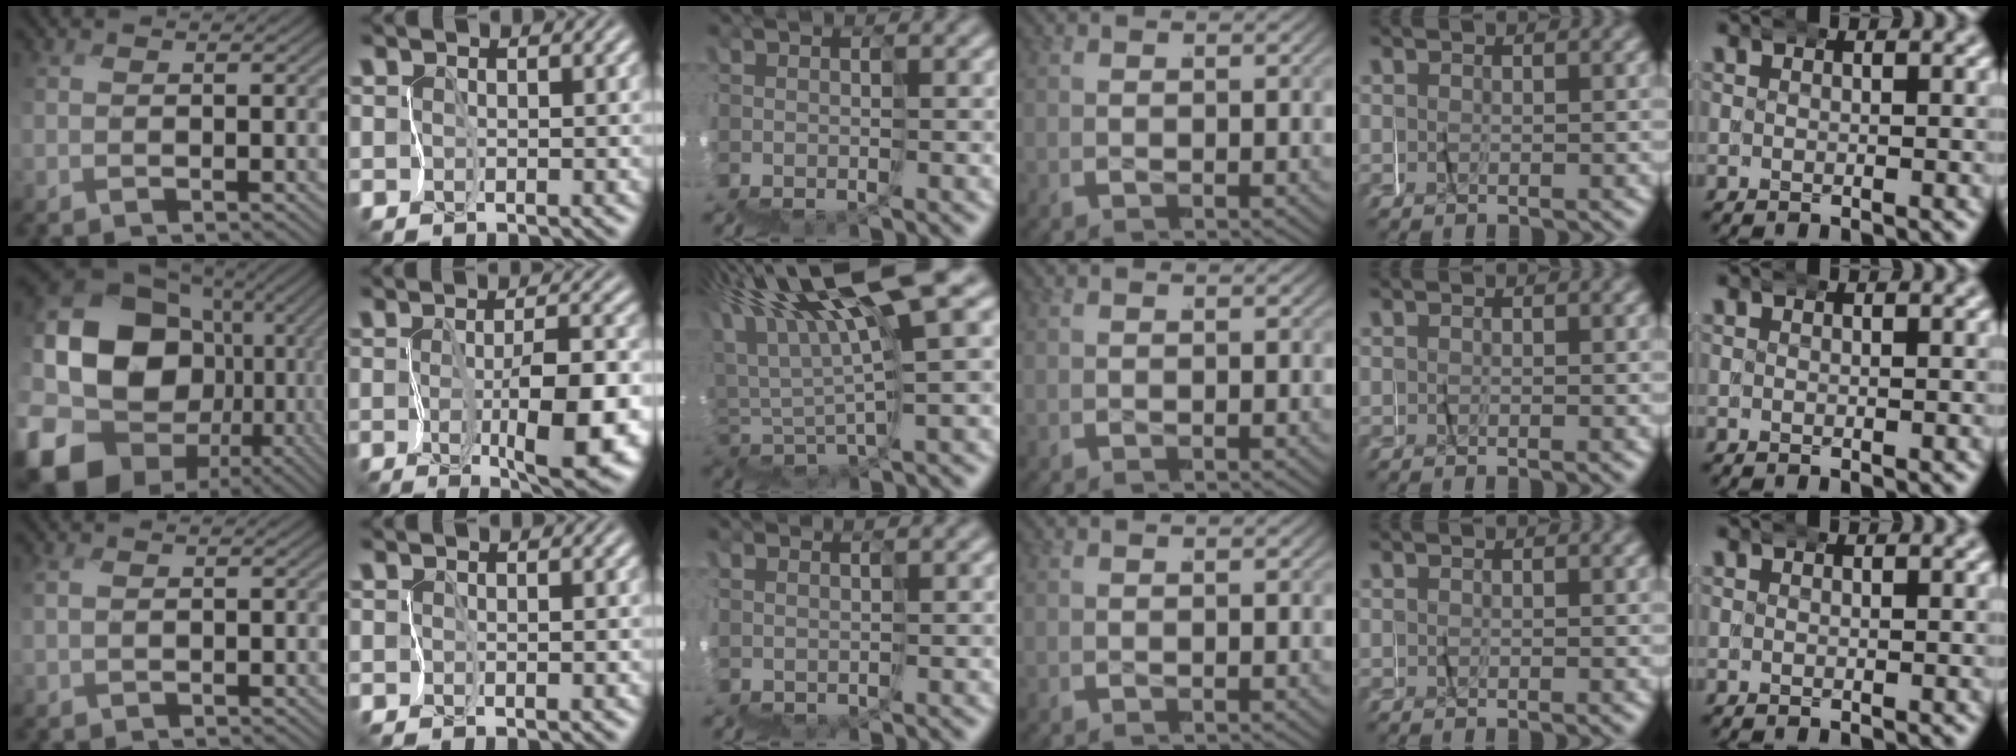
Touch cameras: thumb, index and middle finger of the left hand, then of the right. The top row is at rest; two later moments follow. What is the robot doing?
{"motion": "wrap", "object": "masking tape"}